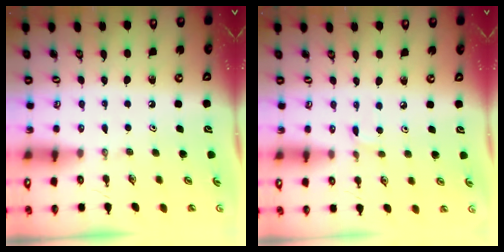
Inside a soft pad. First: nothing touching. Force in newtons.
{"total": 2.2, "press": 2.2, "slide": 0.3}